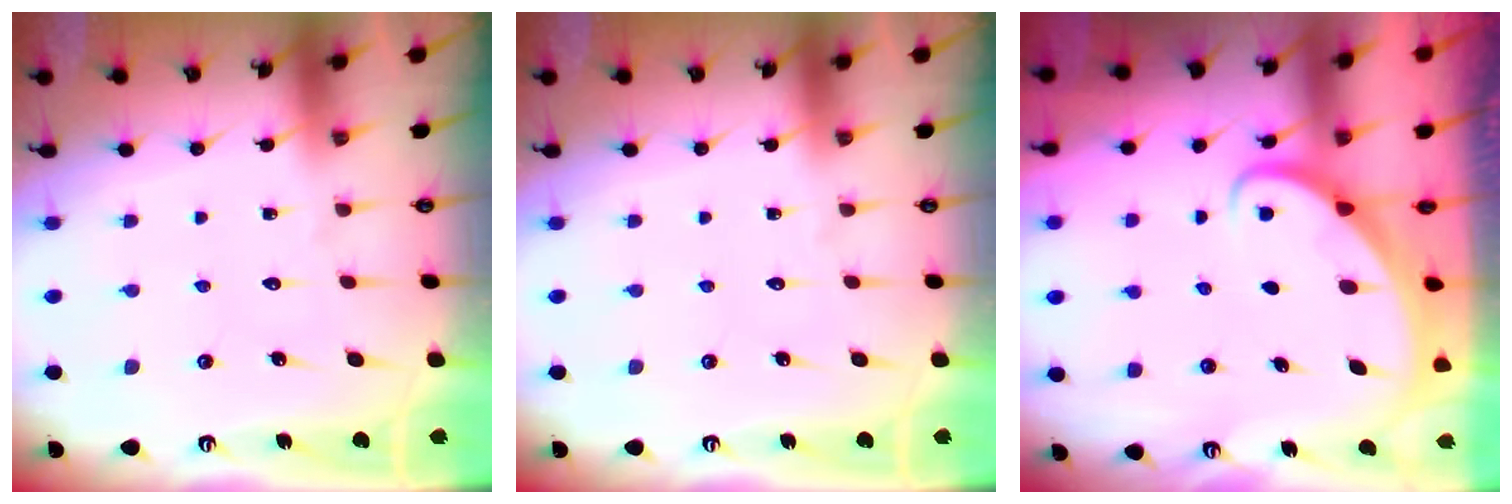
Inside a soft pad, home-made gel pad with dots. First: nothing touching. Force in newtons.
{"total": 0.0}
{"total": 2.4, "press": 2.4, "slide": 0.2}